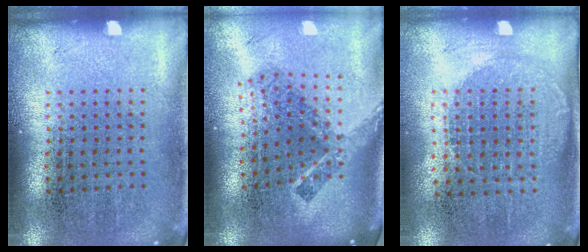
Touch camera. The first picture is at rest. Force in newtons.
{"total": 2.4, "press": 1.6, "slide": 1.8}
{"total": 1.2, "press": 1.1, "slide": 0.6}